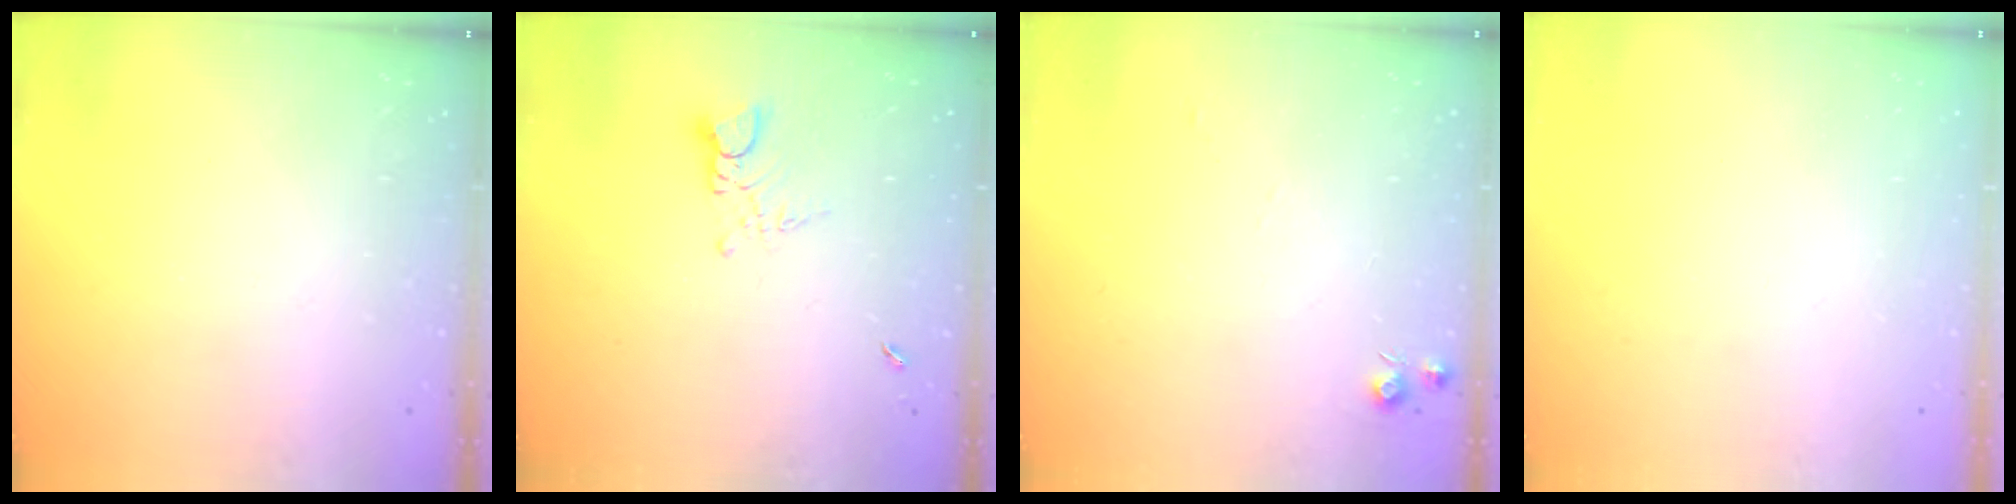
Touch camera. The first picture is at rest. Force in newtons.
{"total": 4.0, "press": 3.9, "slide": 0.4}
{"total": 4.9, "press": 4.9, "slide": 0.7}
{"total": 0.0}